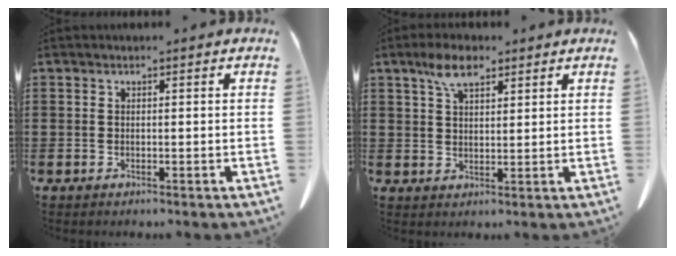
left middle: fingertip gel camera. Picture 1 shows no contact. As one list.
[{"total": 5.5, "force": [3.5, 2.4, 3.5], "torque": [-0.078, 0.007, 0.066]}]